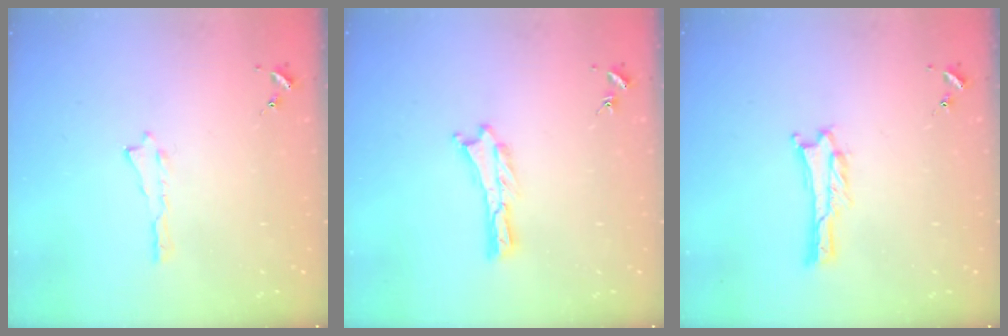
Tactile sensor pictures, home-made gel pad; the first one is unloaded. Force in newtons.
{"total": 0.0}
{"total": 1.0, "press": 1.0, "slide": 0.1}